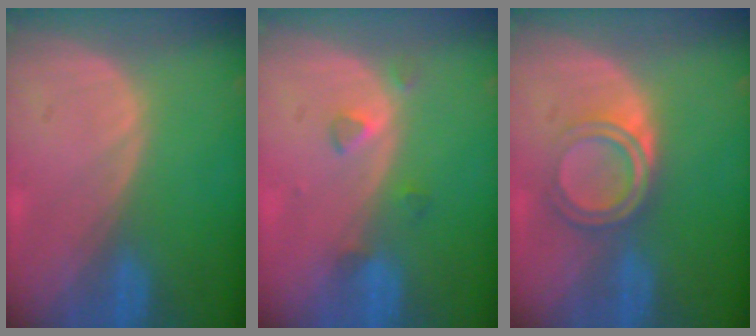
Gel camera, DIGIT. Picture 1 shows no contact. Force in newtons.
{"total": 2.5, "press": 2.3, "slide": 0.9}
{"total": 4.8, "press": 4.7, "slide": 1.1}